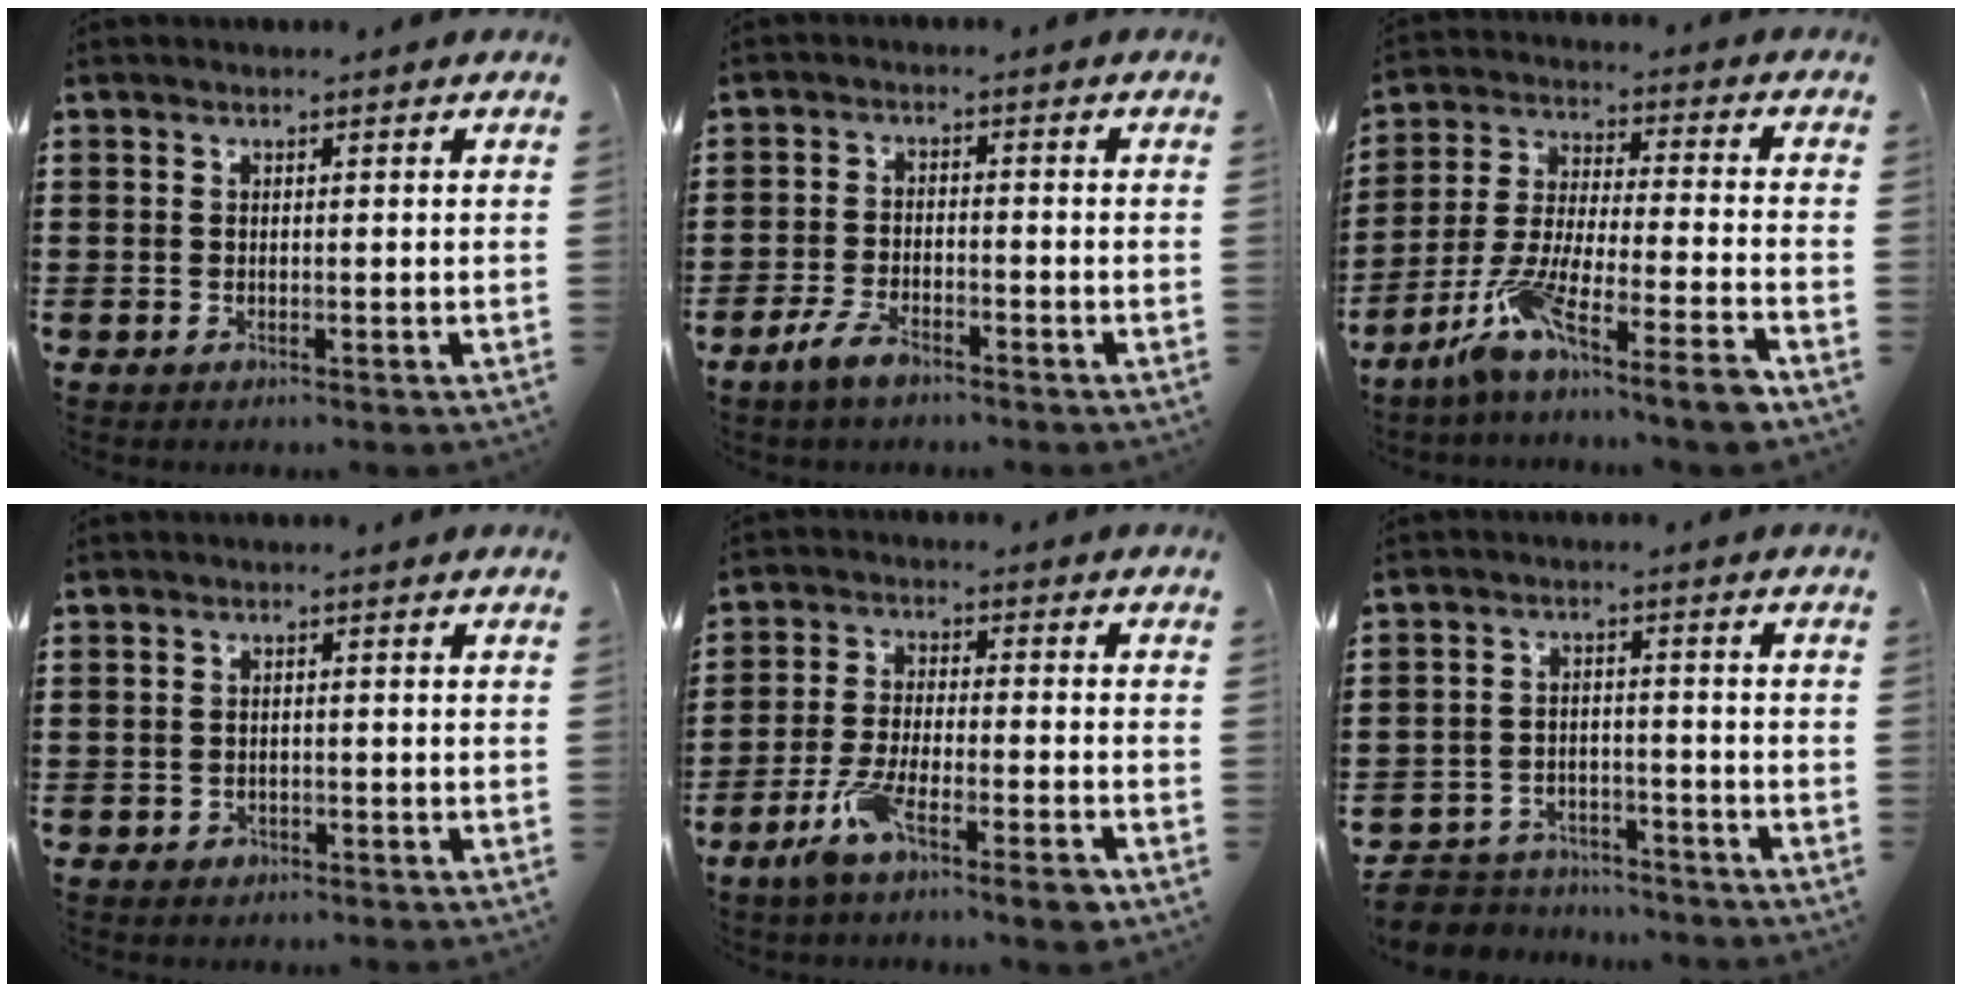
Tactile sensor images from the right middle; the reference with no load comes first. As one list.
[{"total": 4.2, "force": [-3.0, 1.6, 2.5], "torque": [-0.061, 0.004, -0.063]}, {"total": 9.5, "force": [-7.3, 0.1, 6.1], "torque": [-0.124, -0.007, -0.147]}, {"total": 0.8, "force": [-0.5, 0.6, 0.1], "torque": [-0.004, 0.003, -0.013]}, {"total": 7.6, "force": [-5.0, 1.3, 5.6], "torque": [-0.113, -0.003, -0.093]}, {"total": 4.7, "force": [-4.5, 1.3, -0.4], "torque": [-0.007, 0.007, -0.098]}]